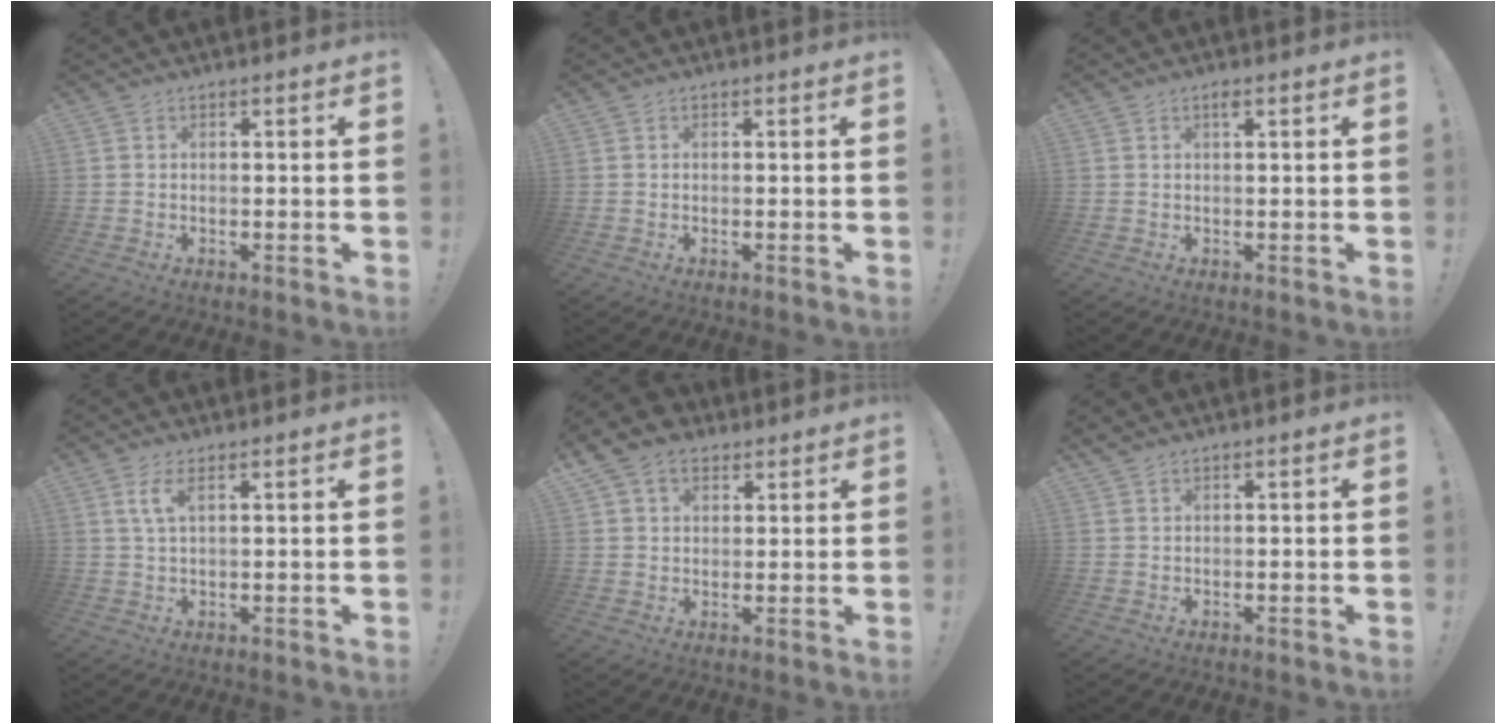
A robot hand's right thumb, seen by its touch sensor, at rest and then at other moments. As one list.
[{"total": 0.0}, {"total": 1.4, "force": [0.8, 0.4, 1.1], "torque": [-0.009, -0.002, 0.010]}, {"total": 4.1, "force": [2.0, 1.3, 3.3], "torque": [-0.061, -0.002, 0.034]}, {"total": 9.1, "force": [5.0, 6.4, 4.2], "torque": [-0.063, -0.014, 0.096]}, {"total": 0.8, "force": [0.6, -0.2, 0.5], "torque": [-0.016, 0.002, 0.012]}]